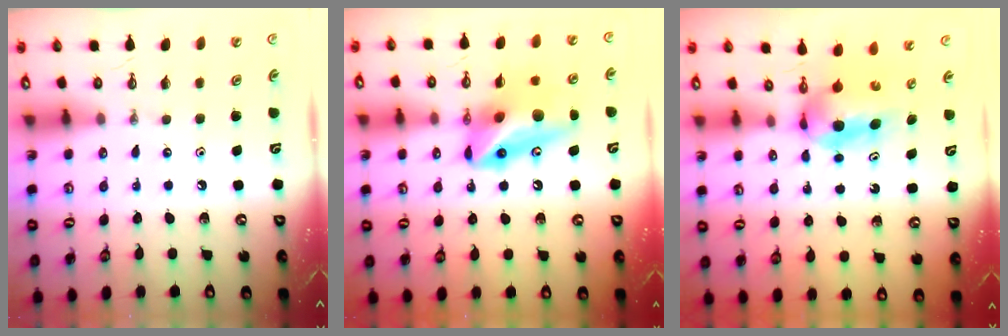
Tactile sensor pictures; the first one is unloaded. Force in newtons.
{"total": 12.2, "press": 12.0, "slide": 2.1}
{"total": 5.7, "press": 5.0, "slide": 2.7}